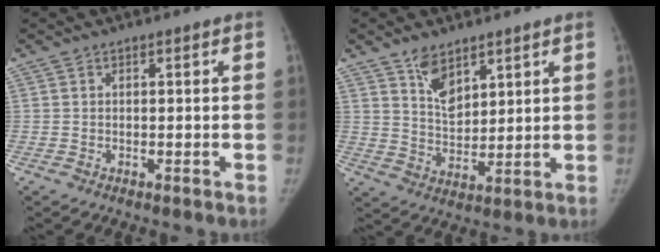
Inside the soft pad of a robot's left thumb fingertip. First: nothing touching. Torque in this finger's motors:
{"motor_torque": [1.15, 0.49, 0.83, -0.73, 0.23]}